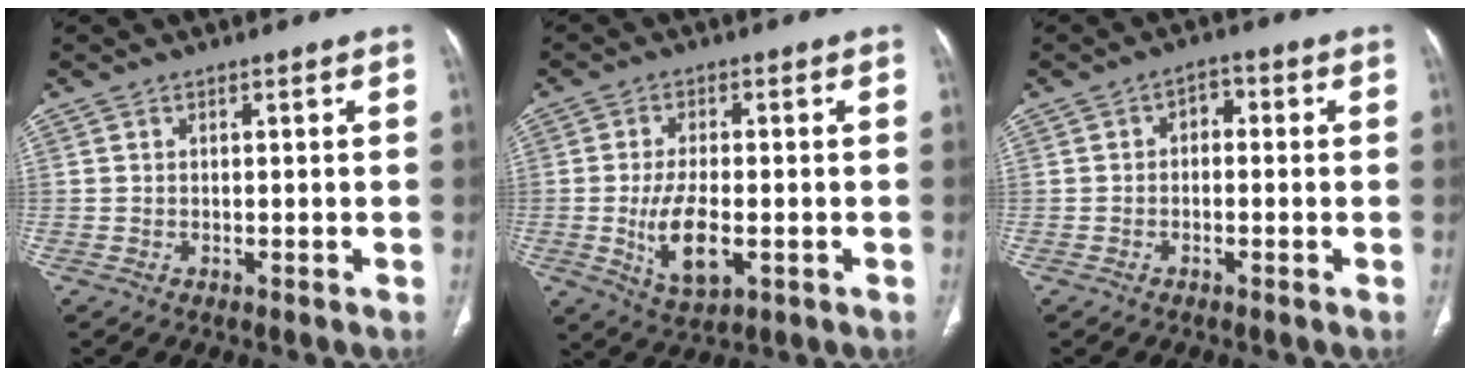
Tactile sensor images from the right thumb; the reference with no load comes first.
{"total": 9.1, "force": [-1.8, 4.2, 7.9], "torque": [-0.145, -0.004, -0.024]}
{"total": 3.0, "force": [-0.1, 2.1, 2.1], "torque": [-0.020, 0.015, -0.013]}